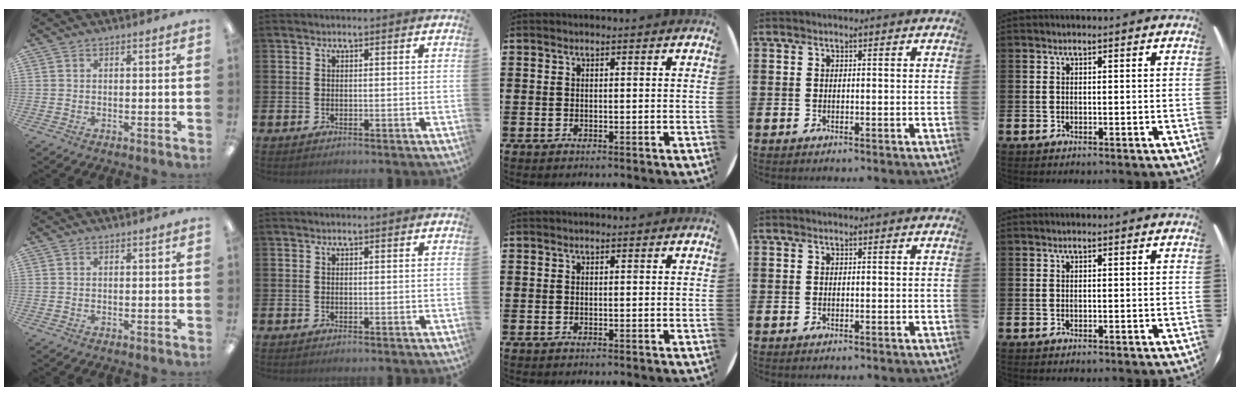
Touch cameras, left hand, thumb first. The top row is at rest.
{}